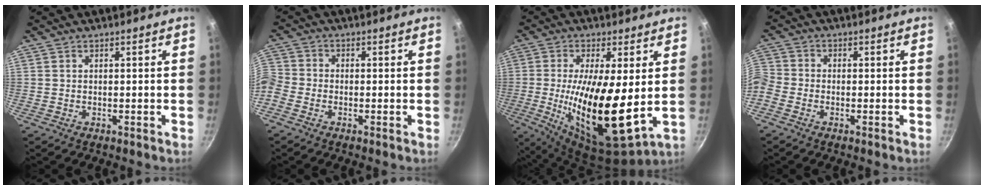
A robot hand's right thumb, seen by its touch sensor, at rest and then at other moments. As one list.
[{"total": 6.4, "force": [-2.8, 4.9, 3.1], "torque": [-0.083, 0.018, -0.078]}, {"total": 18.4, "force": [-0.1, 5.6, 17.5], "torque": [-0.309, -0.027, 0.001]}, {"total": 5.6, "force": [-2.5, 4.2, 2.6], "torque": [-0.072, 0.016, -0.072]}]